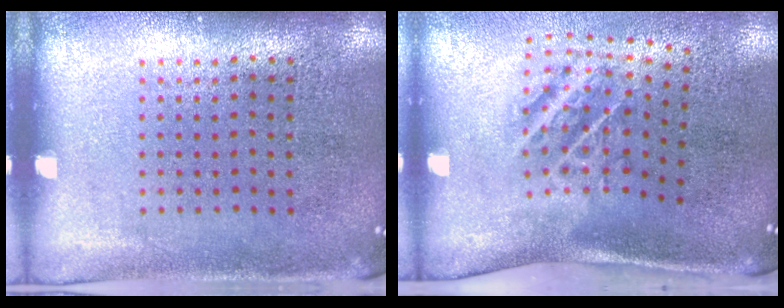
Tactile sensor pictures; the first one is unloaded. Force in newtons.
{"total": 2.0, "press": 1.2, "slide": 1.7}